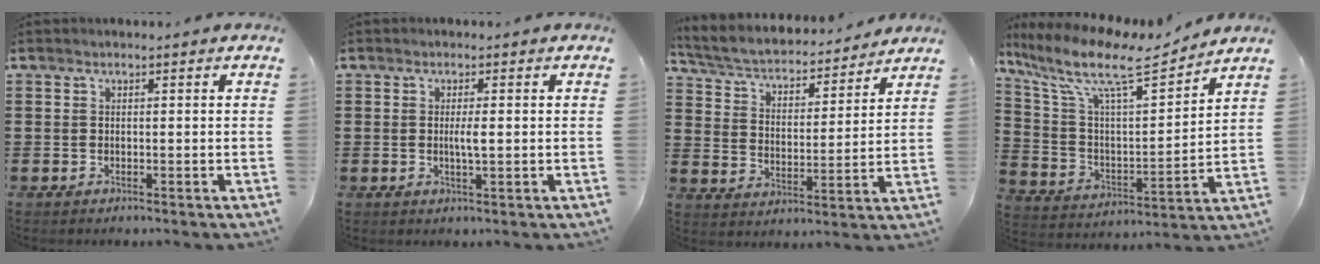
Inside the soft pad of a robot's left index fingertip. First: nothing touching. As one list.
[{"total": 2.0, "force": [0.1, 0.2, 1.9], "torque": [-0.038, -0.004, 0.001]}, {"total": 4.1, "force": [3.8, 0.9, 1.3], "torque": [-0.047, -0.030, 0.057]}, {"total": 11.9, "force": [8.7, 2.6, 7.7], "torque": [-0.181, -0.050, 0.145]}]